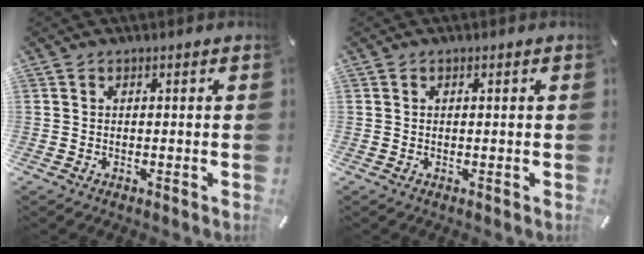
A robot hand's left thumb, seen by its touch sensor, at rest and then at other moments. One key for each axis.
{"total": 0.0}